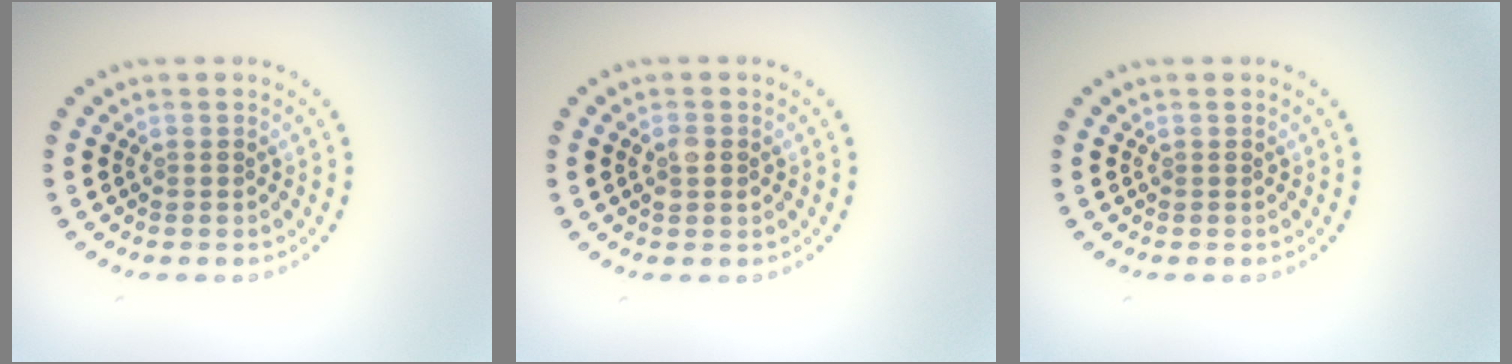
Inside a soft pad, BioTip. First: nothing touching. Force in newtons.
{"total": 1.1, "press": 1.1, "slide": 0.1}
{"total": 0.0}